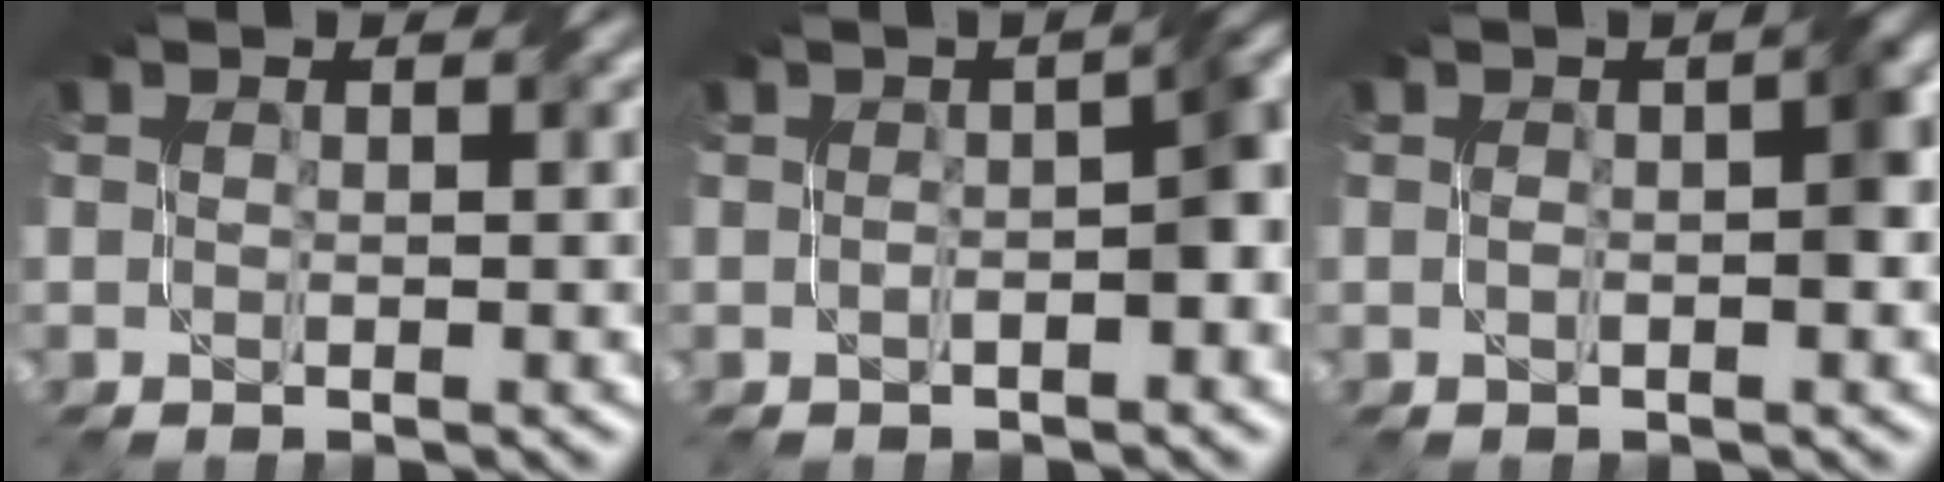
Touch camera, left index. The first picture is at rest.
{"total": 4.2, "force": [-0.3, 1.0, 4.1], "torque": [-0.056, 0.013, -0.006]}
{"total": 3.2, "force": [-0.1, 0.9, 3.1], "torque": [-0.050, 0.011, -0.003]}